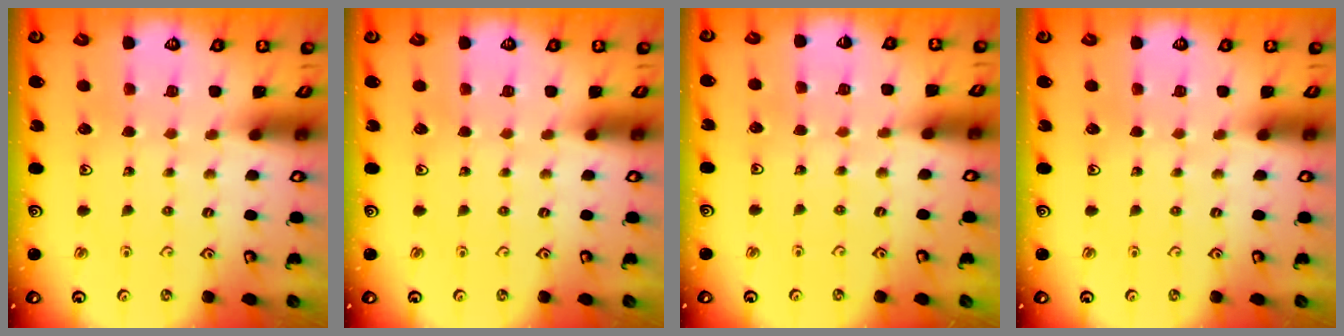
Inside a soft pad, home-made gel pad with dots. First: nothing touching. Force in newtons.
{"total": 0.0}
{"total": 2.4, "press": 2.4, "slide": 0.5}
{"total": 0.0}